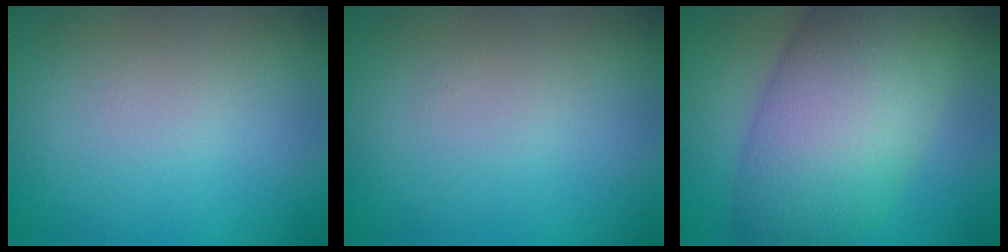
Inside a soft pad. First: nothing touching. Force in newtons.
{"total": 0.0}
{"total": 10.3, "press": 10.3, "slide": 0.3}